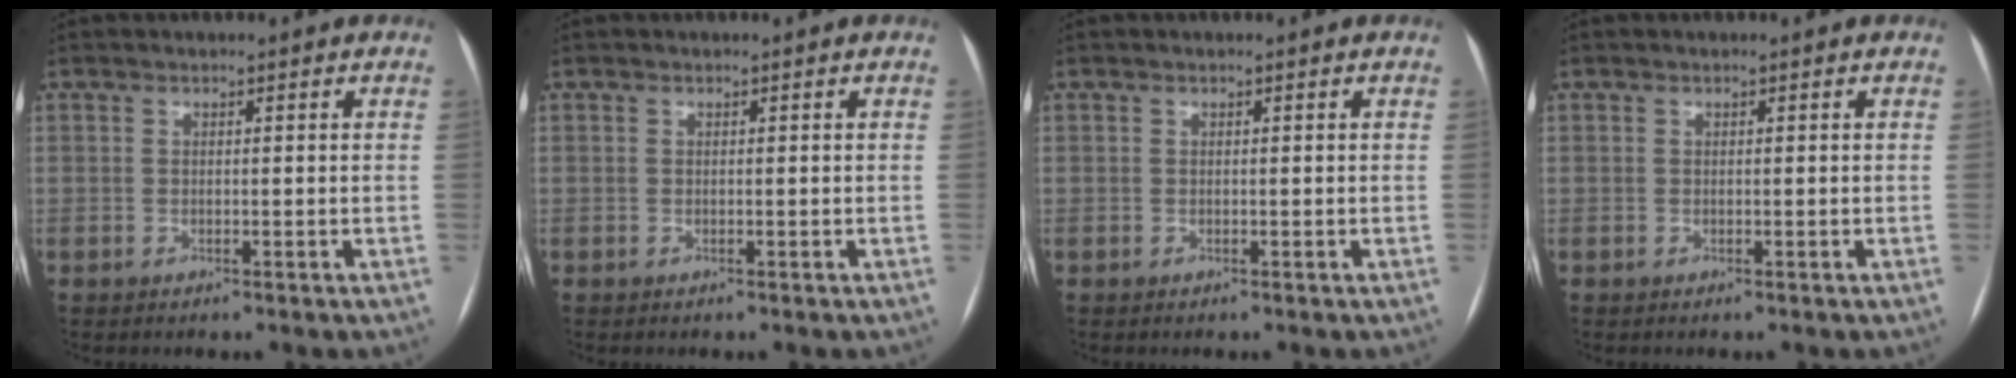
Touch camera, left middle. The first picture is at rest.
{"total": 0.0}
{"total": 0.0}
{"total": 0.0}